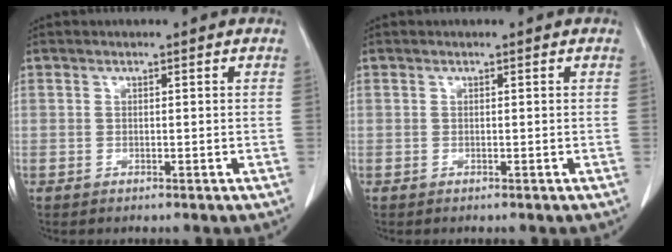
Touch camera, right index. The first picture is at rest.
{"total": 0.0}